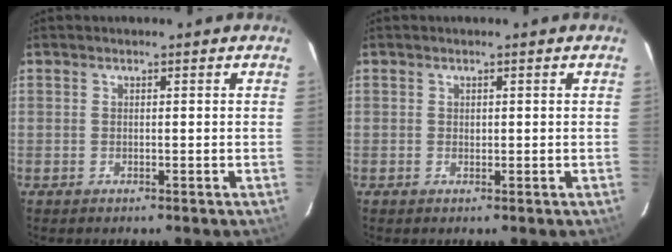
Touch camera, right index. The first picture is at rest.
{"total": 0.5, "force": [0.2, 0.5, 0.1], "torque": [-0.001, 0.001, 0.004]}